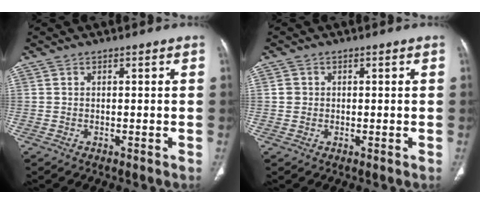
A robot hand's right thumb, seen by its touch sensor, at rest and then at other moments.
{"total": 1.7, "force": [0.1, 1.6, 0.4], "torque": [0.002, 0.004, 0.003]}